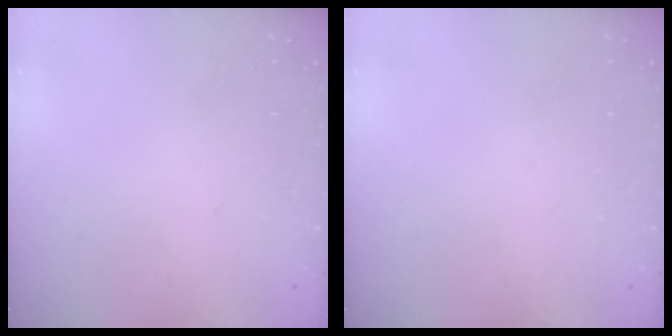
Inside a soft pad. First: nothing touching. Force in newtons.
{"total": 0.0}